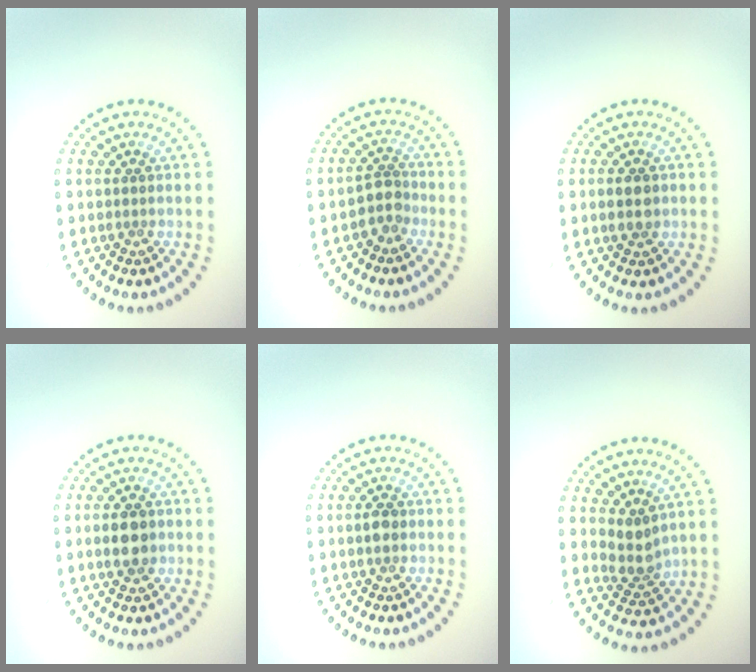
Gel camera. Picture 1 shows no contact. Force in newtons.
{"total": 2.2, "press": 1.7, "slide": 1.3}
{"total": 2.4, "press": 2.4, "slide": 0.0}
{"total": 3.0, "press": 3.0, "slide": 0.1}
{"total": 1.3, "press": 1.3, "slide": 0.1}
{"total": 2.4, "press": 1.8, "slide": 1.5}